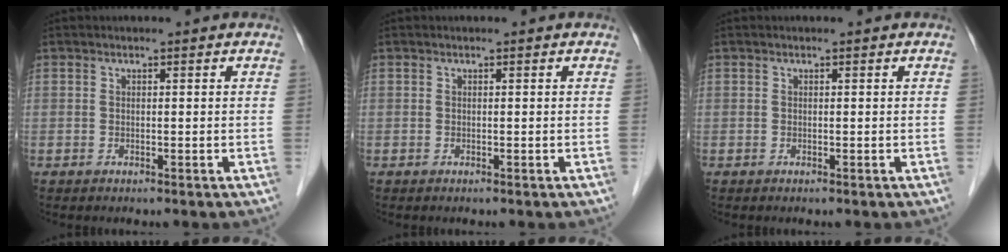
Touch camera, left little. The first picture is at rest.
{"total": 0.0}
{"total": 0.0}